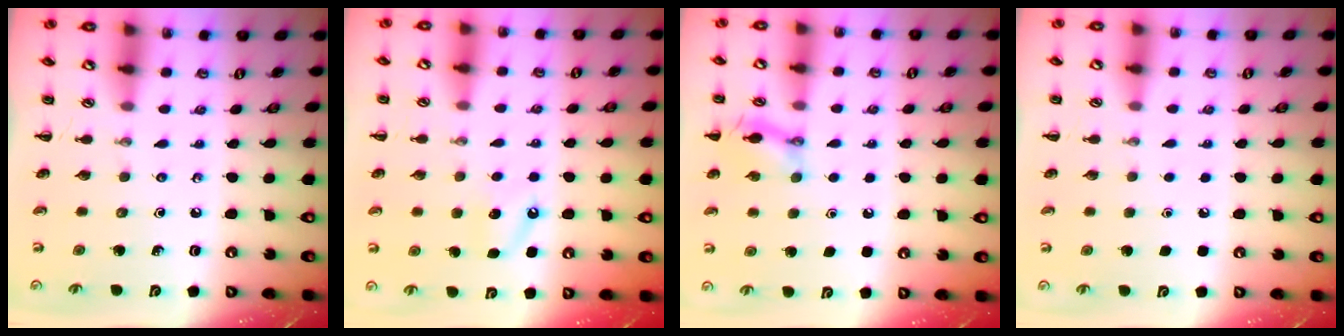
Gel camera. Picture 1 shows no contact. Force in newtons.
{"total": 5.3, "press": 5.0, "slide": 1.5}
{"total": 1.6, "press": 1.6, "slide": 0.1}
{"total": 1.8, "press": 1.8, "slide": 0.1}